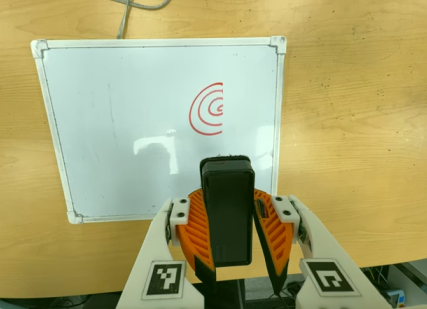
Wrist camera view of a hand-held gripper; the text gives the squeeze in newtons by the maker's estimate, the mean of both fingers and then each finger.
{"total": 11.0, "left": 10.6, "right": 11.4}